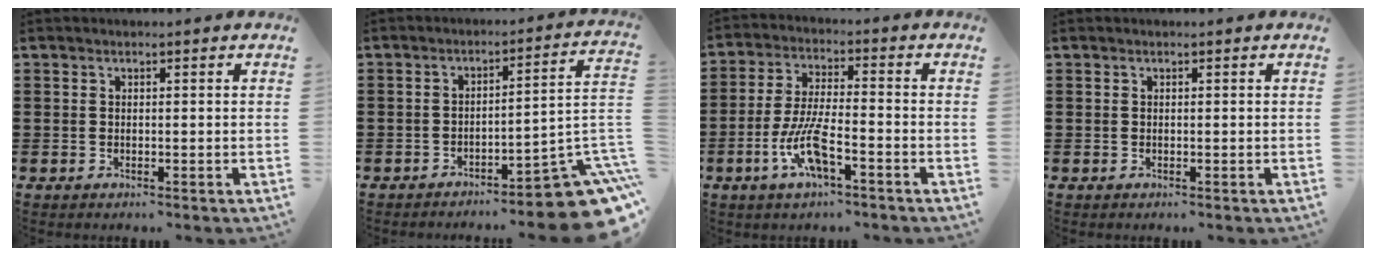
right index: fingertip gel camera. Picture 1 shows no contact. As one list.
[{"total": 8.8, "force": [-6.0, 1.2, 6.3], "torque": [-0.075, -0.003, -0.114]}, {"total": 8.5, "force": [-3.8, 1.9, 7.3], "torque": [-0.165, -0.015, -0.074]}, {"total": 0.0}]